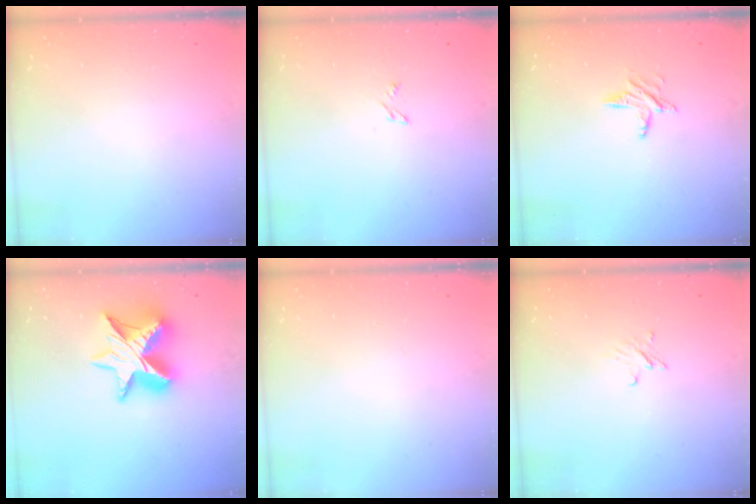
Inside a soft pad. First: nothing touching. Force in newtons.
{"total": 2.4, "press": 2.3, "slide": 0.3}
{"total": 6.3, "press": 6.3, "slide": 0.5}
{"total": 13.9, "press": 13.8, "slide": 1.0}
{"total": 0.0}
{"total": 2.4, "press": 2.4, "slide": 0.2}